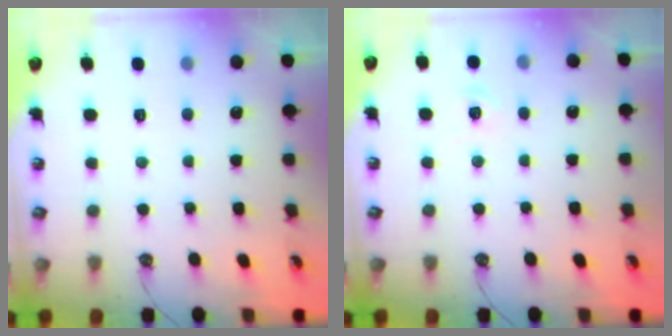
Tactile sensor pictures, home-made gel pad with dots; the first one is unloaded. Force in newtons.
{"total": 4.1, "press": 4.1, "slide": 0.5}